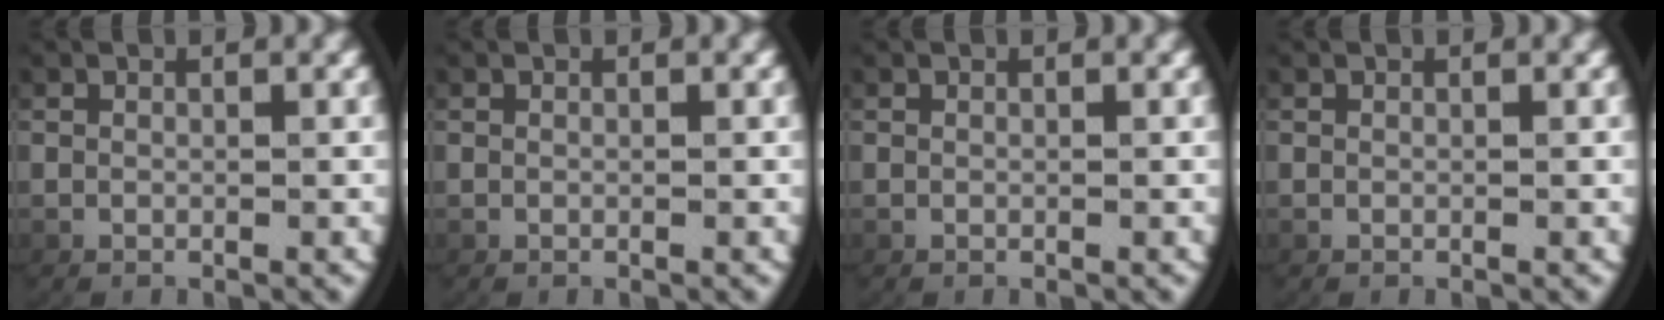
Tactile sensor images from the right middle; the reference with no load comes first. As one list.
[{"total": 0.0}, {"total": 0.0}, {"total": 0.0}]